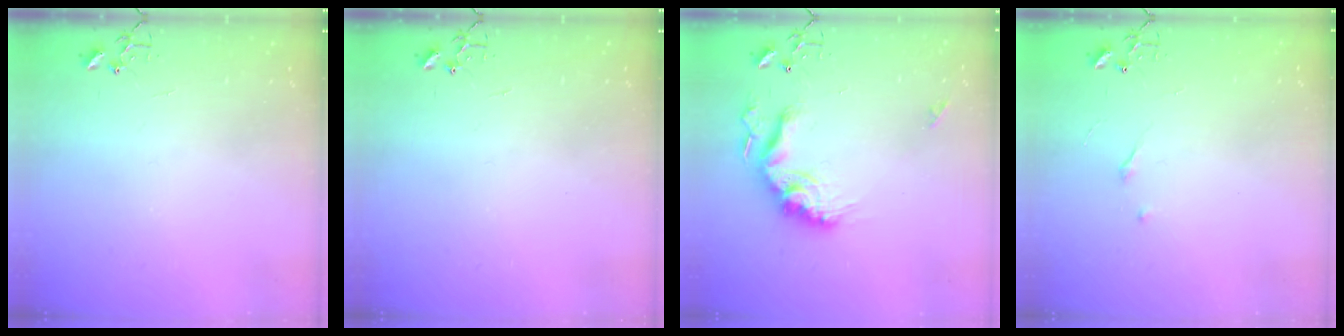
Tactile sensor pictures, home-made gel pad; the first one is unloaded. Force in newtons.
{"total": 0.0}
{"total": 18.3, "press": 18.2, "slide": 2.0}
{"total": 2.7, "press": 2.7, "slide": 0.4}